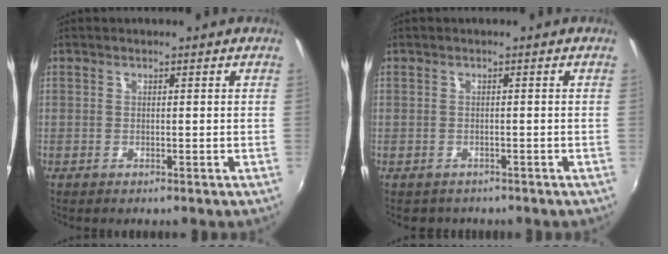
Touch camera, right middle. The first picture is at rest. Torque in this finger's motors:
{"motor_torque": [0.39, -0.38, -0.02, 0.00]}